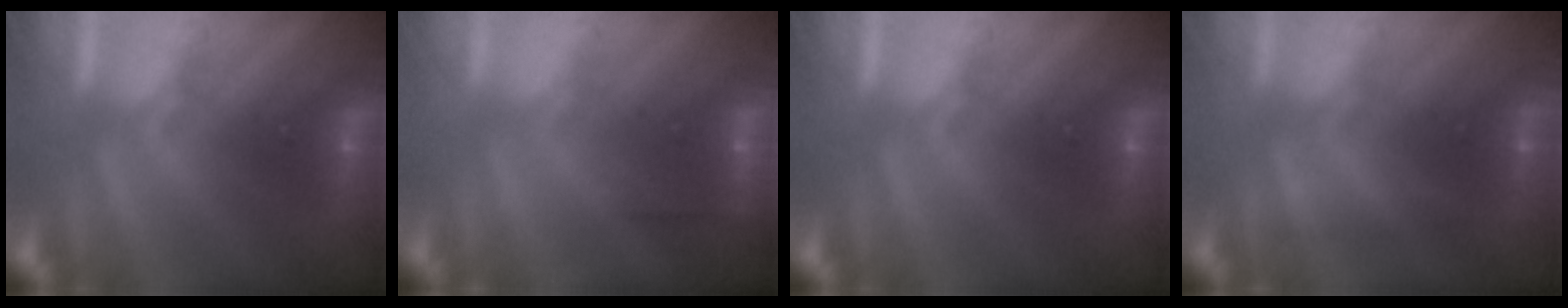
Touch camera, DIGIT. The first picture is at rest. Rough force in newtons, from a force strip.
{"total": 2.5}
{"total": 0.0}
{"total": 1.8}